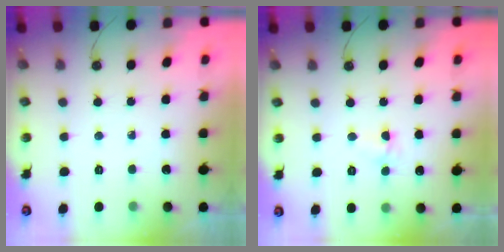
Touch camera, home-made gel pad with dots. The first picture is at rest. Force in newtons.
{"total": 2.9, "press": 2.9, "slide": 0.4}